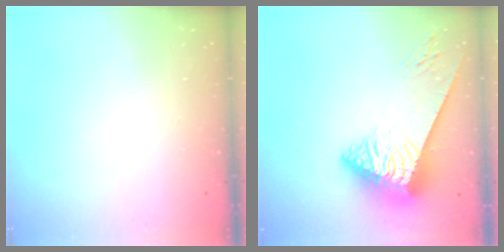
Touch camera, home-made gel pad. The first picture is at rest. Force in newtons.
{"total": 7.0, "press": 6.9, "slide": 1.0}